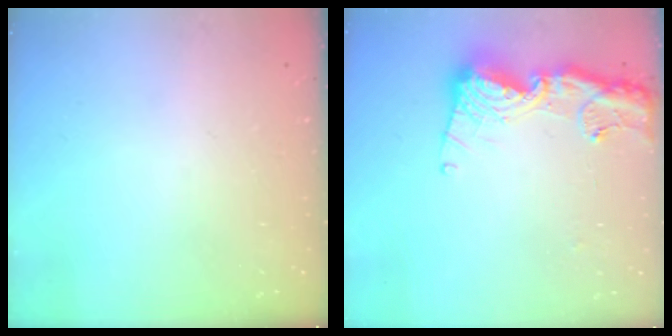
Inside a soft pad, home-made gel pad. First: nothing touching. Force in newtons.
{"total": 15.2, "press": 15.1, "slide": 1.5}